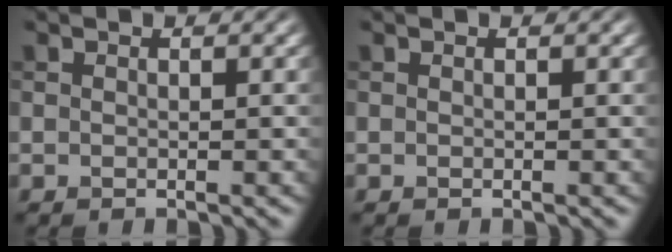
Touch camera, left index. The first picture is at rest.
{"total": 0.0}